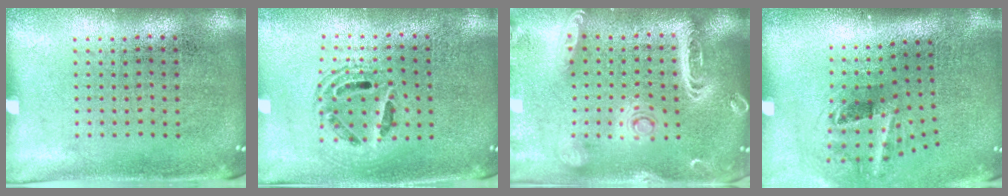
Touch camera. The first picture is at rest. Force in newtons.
{"total": 1.3, "press": 1.2, "slide": 0.5}
{"total": 3.0, "press": 2.5, "slide": 1.6}
{"total": 2.2, "press": 1.3, "slide": 1.7}